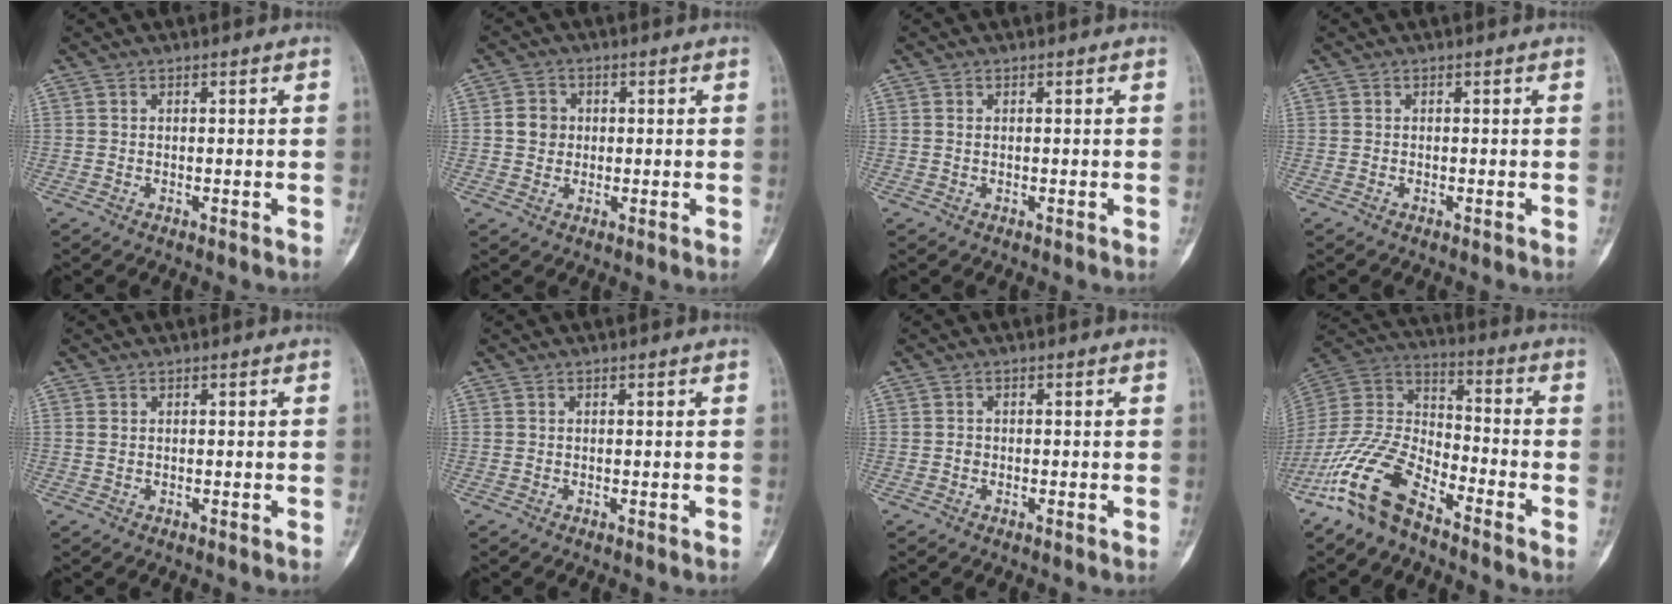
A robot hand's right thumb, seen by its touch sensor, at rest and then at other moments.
{"total": 4.2, "force": [0.4, 3.8, 1.7], "torque": [-0.009, 0.004, 0.003]}
{"total": 0.7, "force": [0.1, 0.5, 0.5], "torque": [-0.011, 0.002, 0.005]}
{"total": 0.0}
{"total": 0.7, "force": [0.1, 0.6, 0.5], "torque": [-0.009, 0.000, 0.003]}
{"total": 0.0}
{"total": 0.8, "force": [-0.3, 0.7, 0.4], "torque": [0.000, 0.004, -0.008]}
{"total": 15.8, "force": [-10.7, 6.6, 9.6], "torque": [-0.189, 0.067, -0.214]}